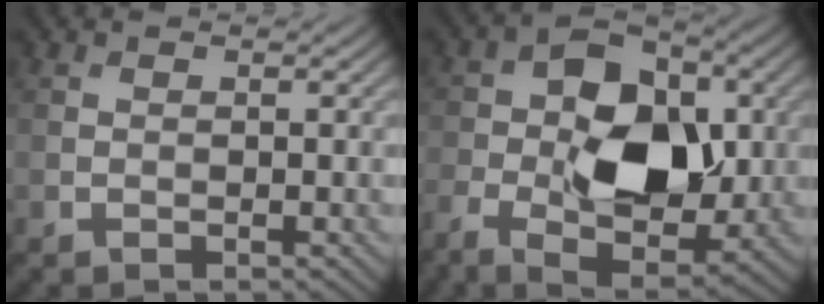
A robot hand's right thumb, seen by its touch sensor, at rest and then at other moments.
{"total": 13.6, "force": [-1.8, 8.3, 10.6], "torque": [-0.183, 0.000, -0.035]}